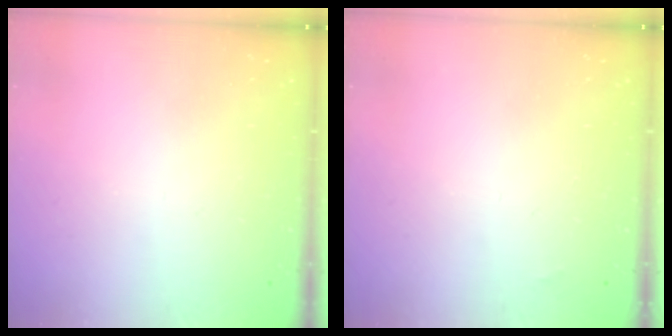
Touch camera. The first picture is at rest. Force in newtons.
{"total": 1.3, "press": 1.3, "slide": 0.2}